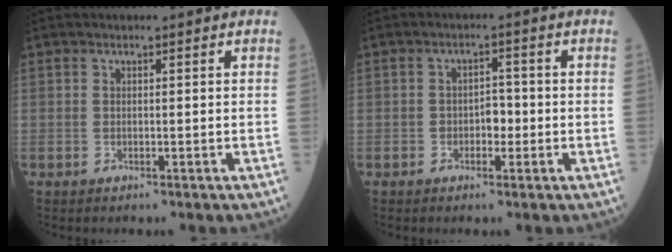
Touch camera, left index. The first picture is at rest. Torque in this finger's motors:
{"motor_torque": [-0.20, 0.09, 0.04, 0.00]}